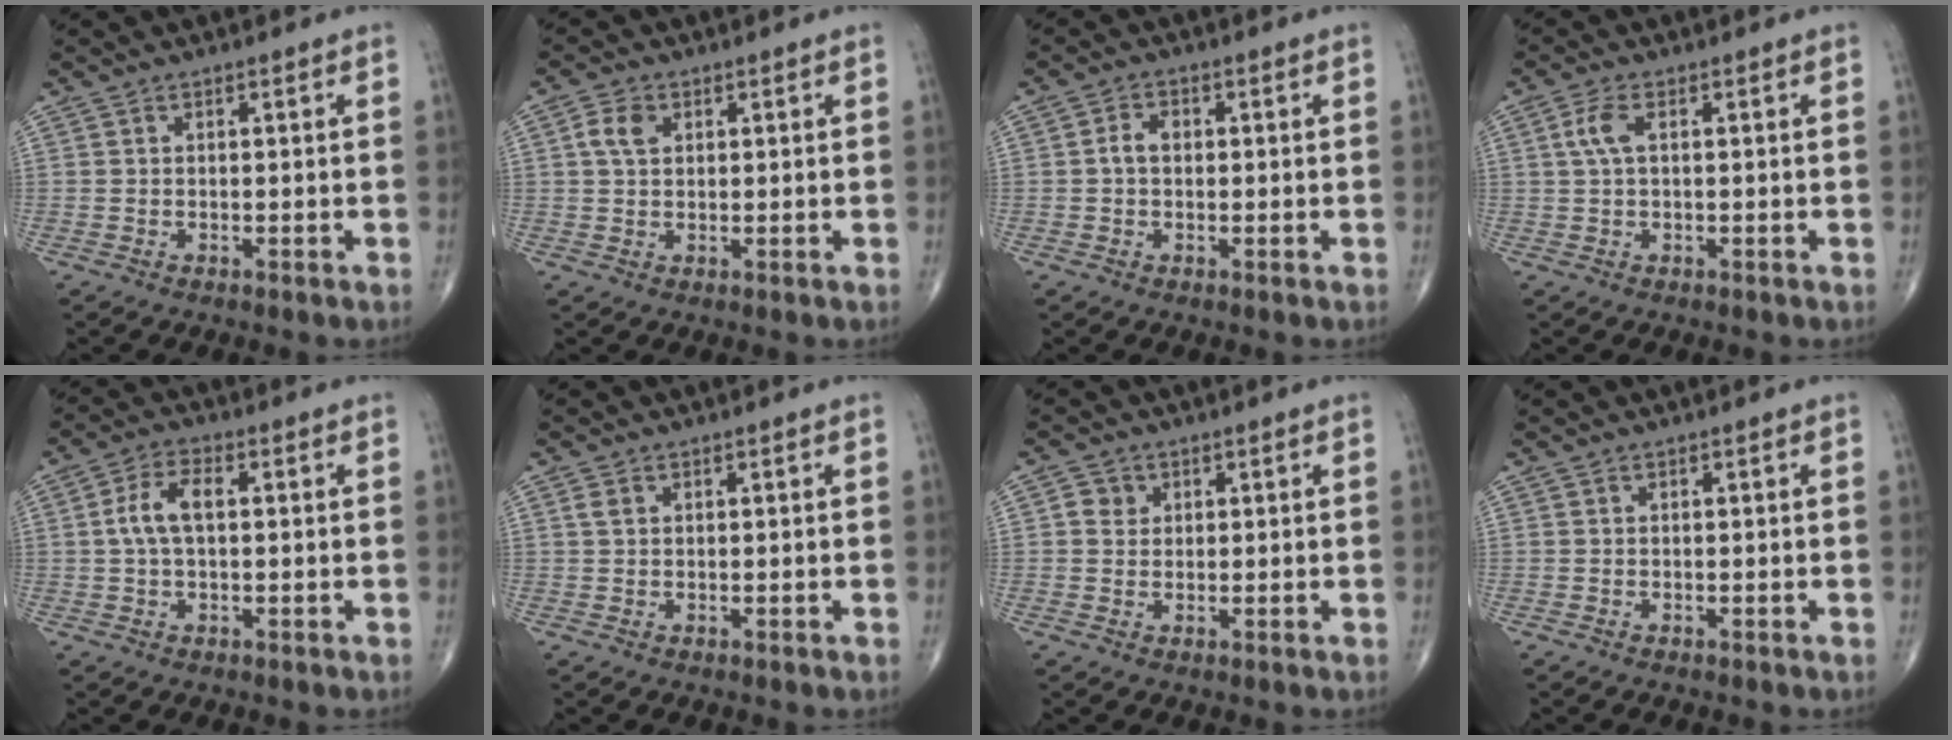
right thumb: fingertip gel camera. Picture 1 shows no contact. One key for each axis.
{"total": 3.9, "fx": 1.2, "fy": 2.7, "fz": 2.6, "tx": -0.050, "ty": 0.003, "tz": 0.021}
{"total": 2.9, "fx": 0.1, "fy": 2.0, "fz": 2.1, "tx": -0.038, "ty": 0.011, "tz": -0.003}
{"total": 3.6, "fx": 0.8, "fy": 1.6, "fz": 3.1, "tx": -0.080, "ty": 0.011, "tz": 0.015}
{"total": 6.2, "fx": 0.7, "fy": 3.1, "fz": 5.3, "tx": -0.111, "ty": 0.015, "tz": 0.009}
{"total": 1.4, "fx": 0.5, "fy": 1.0, "fz": 0.9, "tx": -0.019, "ty": 0.004, "tz": 0.012}
{"total": 2.7, "fx": 0.8, "fy": 2.4, "fz": 0.8, "tx": -0.002, "ty": -0.001, "tz": 0.009}
{"total": 0.0}